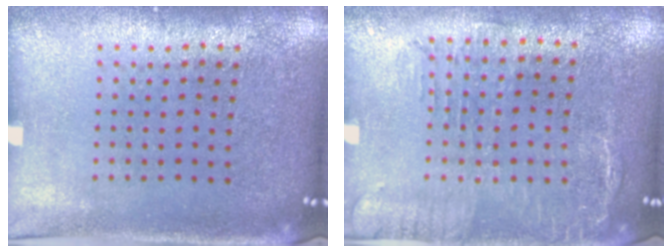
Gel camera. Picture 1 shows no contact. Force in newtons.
{"total": 1.8, "press": 1.5, "slide": 1.1}